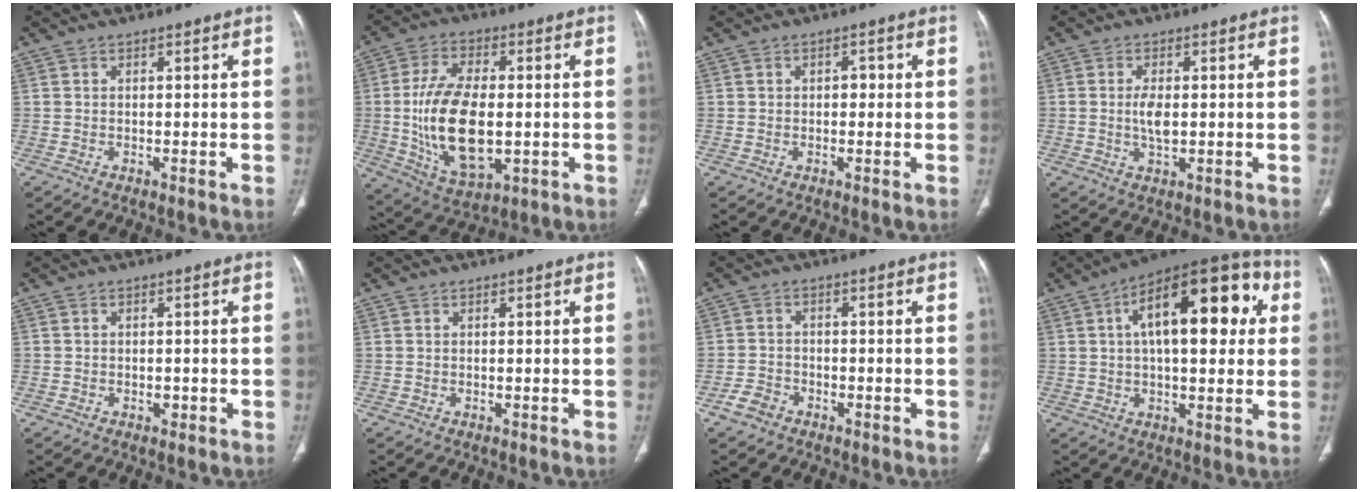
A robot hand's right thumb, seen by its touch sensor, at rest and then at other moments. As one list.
[{"total": 17.5, "force": [-1.4, 9.1, 14.9], "torque": [-0.274, -0.006, -0.011]}, {"total": 1.5, "force": [0.0, 1.1, 1.1], "torque": [-0.005, 0.005, -0.003]}, {"total": 3.9, "force": [0.1, 1.8, 3.5], "torque": [-0.070, -0.005, 0.002]}, {"total": 1.2, "force": [-0.5, 1.0, 0.5], "torque": [-0.003, 0.003, -0.006]}, {"total": 0.0}, {"total": 3.2, "force": [-2.1, 2.2, 0.9], "torque": [-0.016, 0.016, -0.038]}, {"total": 22.4, "force": [5.4, 10.0, 19.3], "torque": [-0.259, 0.028, 0.071]}]